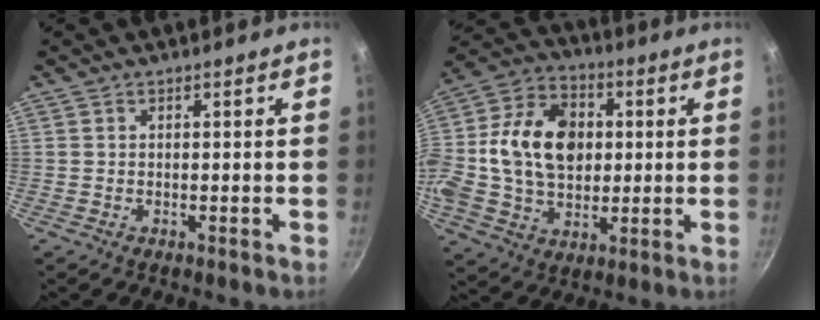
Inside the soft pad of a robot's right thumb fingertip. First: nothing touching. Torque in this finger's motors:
{"motor_torque": [2.38, 2.63, 1.41, -1.15, 0.21]}